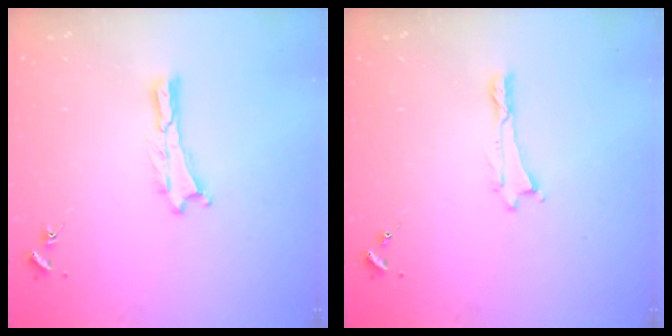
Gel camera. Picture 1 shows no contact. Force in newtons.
{"total": 0.0}